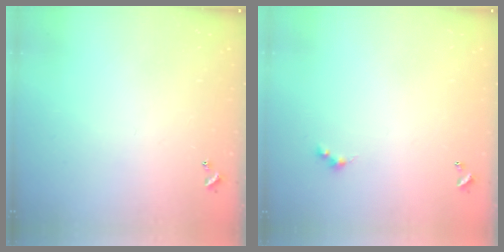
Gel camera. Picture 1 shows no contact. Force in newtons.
{"total": 1.5, "press": 1.4, "slide": 0.3}